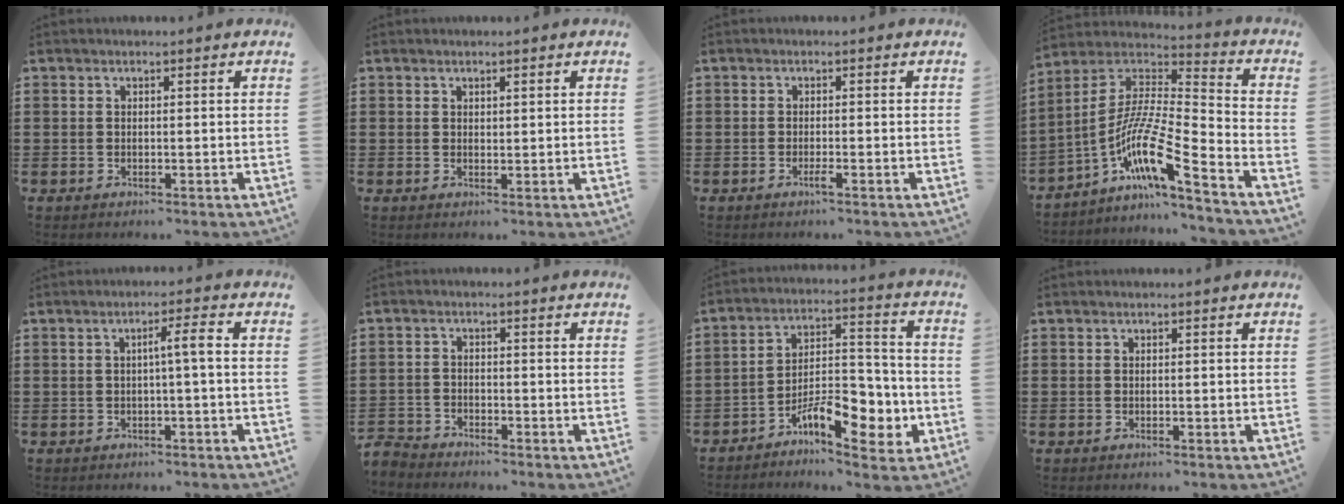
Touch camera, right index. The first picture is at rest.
{"total": 0.8, "force": [0.6, 0.4, 0.2], "torque": [-0.006, 0.003, 0.012]}
{"total": 1.3, "force": [-0.8, 0.0, 1.0], "torque": [-0.019, -0.004, -0.014]}
{"total": 11.8, "force": [-6.9, 1.2, 9.5], "torque": [-0.212, -0.026, -0.146]}
{"total": 3.2, "force": [-0.1, -0.1, 3.2], "torque": [-0.058, 0.001, -0.007]}
{"total": 2.4, "force": [-2.4, 0.4, -0.1], "torque": [-0.013, -0.003, -0.055]}
{"total": 10.7, "force": [-5.8, 4.9, 7.5], "torque": [-0.115, 0.021, -0.099]}
{"total": 0.0}